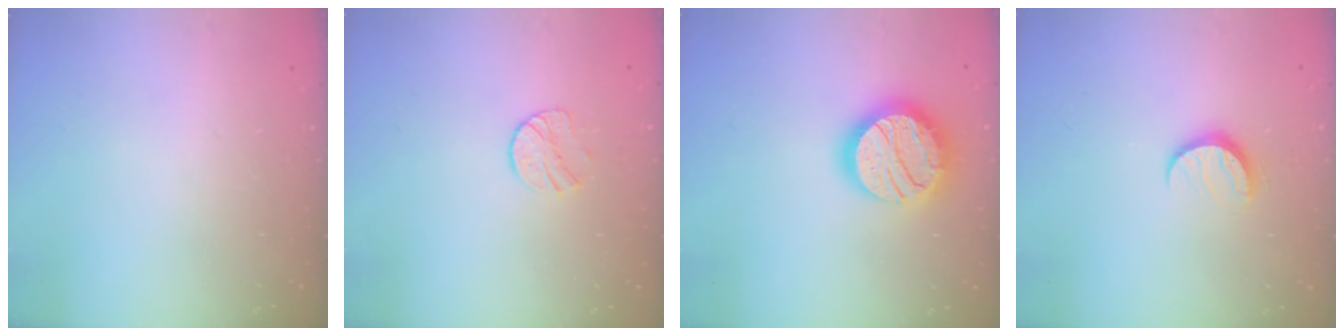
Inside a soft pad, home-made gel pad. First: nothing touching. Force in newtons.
{"total": 7.8, "press": 7.7, "slide": 0.7}
{"total": 20.9, "press": 20.9, "slide": 1.6}
{"total": 7.3, "press": 7.2, "slide": 0.7}